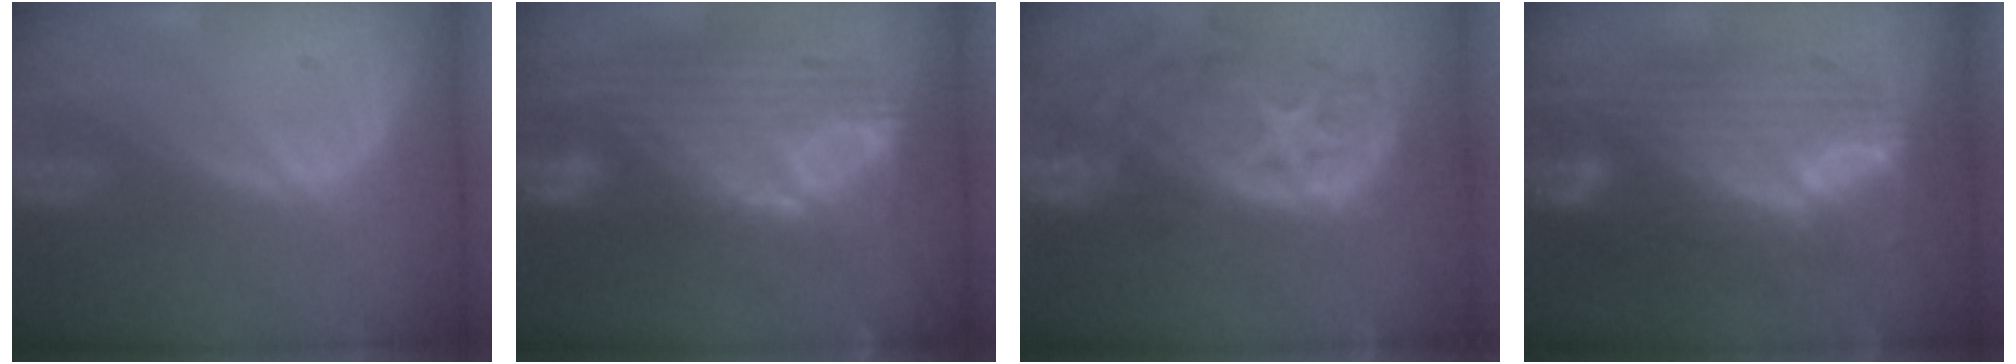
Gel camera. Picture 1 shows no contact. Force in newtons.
{"total": 12.3, "press": 10.4, "slide": 6.5}
{"total": 13.9, "press": 11.4, "slide": 8.1}
{"total": 11.8, "press": 11.7, "slide": 1.1}